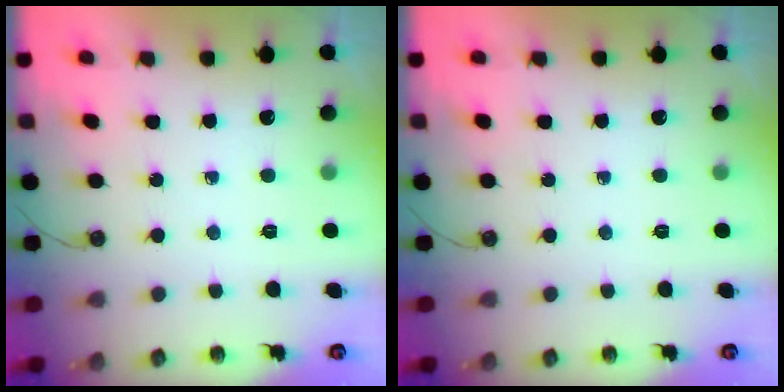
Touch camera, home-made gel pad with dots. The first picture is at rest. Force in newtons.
{"total": 0.0}